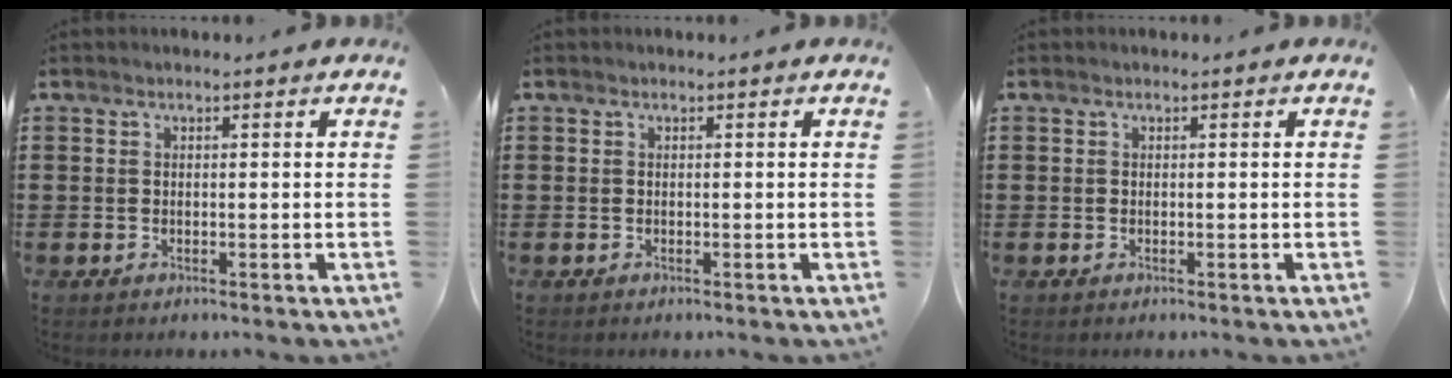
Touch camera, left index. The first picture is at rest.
{"total": 0.0}
{"total": 0.0}